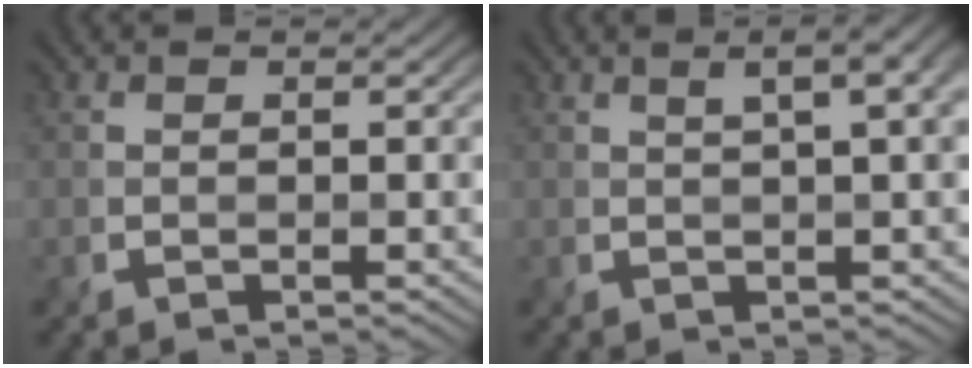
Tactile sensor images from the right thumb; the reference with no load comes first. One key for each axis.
{"total": 5.1, "fx": 1.9, "fy": 1.2, "fz": 4.5, "tx": -0.062, "ty": 0.020, "tz": 0.023}